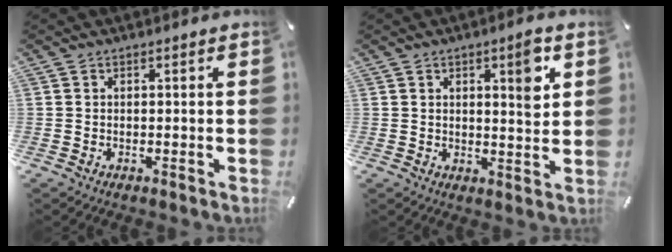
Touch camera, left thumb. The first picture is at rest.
{"total": 7.3, "force": [3.0, 2.2, 6.3], "torque": [-0.081, -0.013, 0.039]}